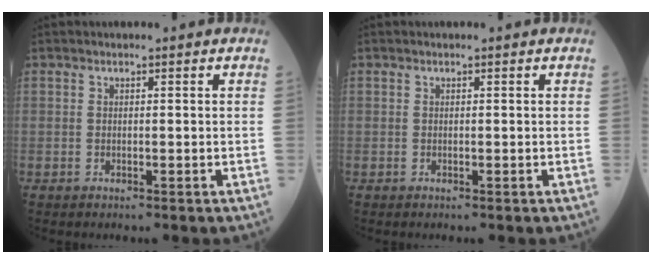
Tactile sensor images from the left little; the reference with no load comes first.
{"total": 0.0}